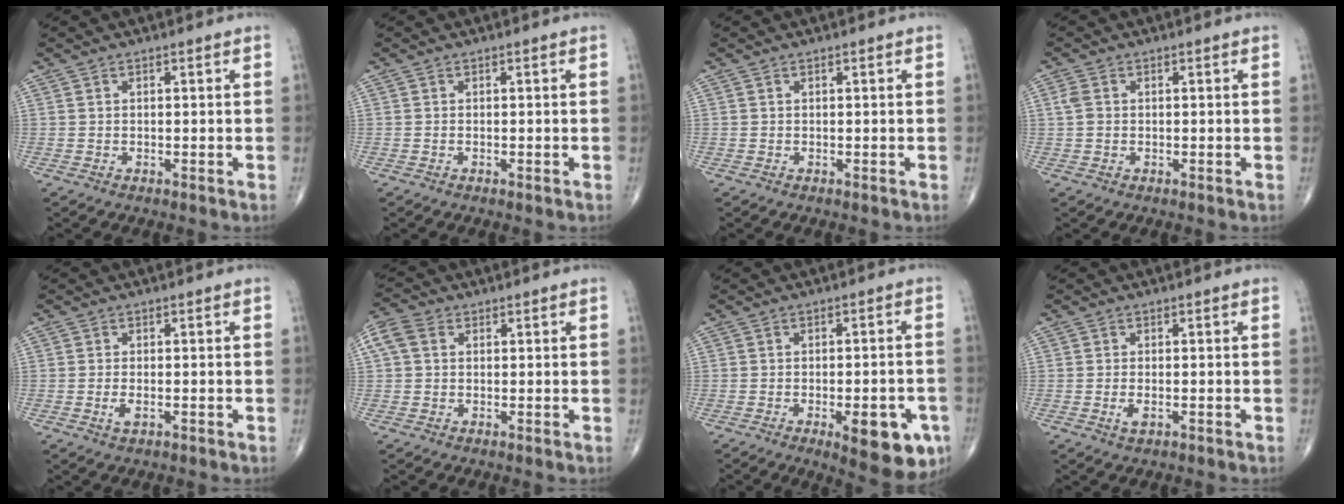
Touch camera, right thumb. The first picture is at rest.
{"total": 0.0}
{"total": 0.0}
{"total": 2.0, "force": [0.3, 1.5, 1.3], "torque": [-0.034, 0.006, 0.006]}
{"total": 1.9, "force": [-0.6, 0.9, 1.6], "torque": [-0.035, -0.001, -0.011]}
{"total": 5.6, "force": [1.3, 4.3, 3.4], "torque": [-0.084, 0.023, 0.024]}
{"total": 11.9, "force": [-4.9, 4.1, 10.0], "torque": [-0.109, 0.009, -0.054]}
{"total": 1.9, "force": [-0.6, 0.9, 1.6], "torque": [-0.034, -0.001, -0.011]}